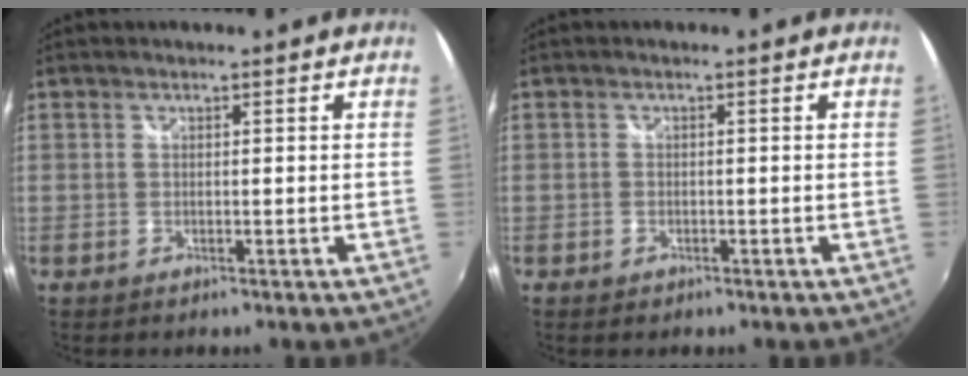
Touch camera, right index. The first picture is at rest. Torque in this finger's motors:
{"motor_torque": [-0.02, -0.06, 0.13, 0.01]}